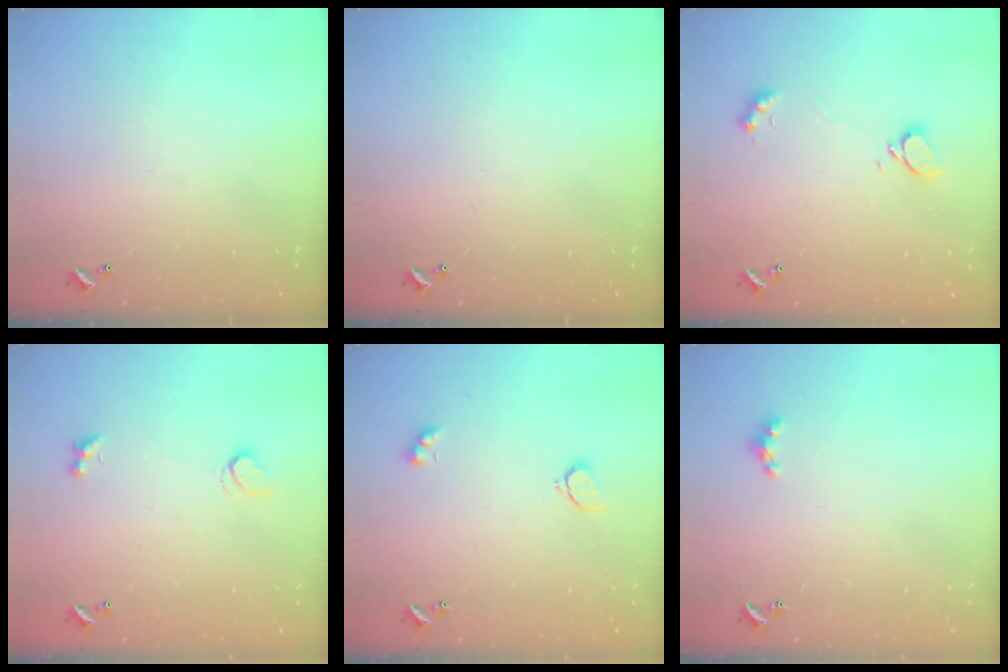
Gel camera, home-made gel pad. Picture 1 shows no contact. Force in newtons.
{"total": 0.0}
{"total": 2.5, "press": 2.4, "slide": 0.5}
{"total": 2.3, "press": 1.9, "slide": 1.1}
{"total": 2.6, "press": 2.6, "slide": 0.5}
{"total": 4.1, "press": 4.1, "slide": 0.4}